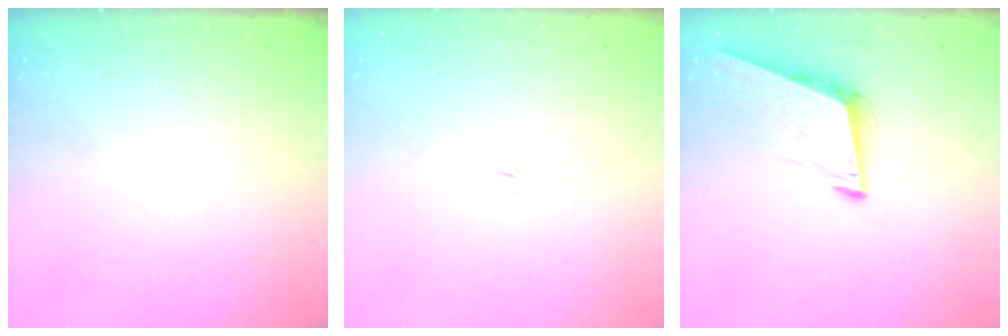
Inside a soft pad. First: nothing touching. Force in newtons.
{"total": 2.7, "press": 2.7, "slide": 0.2}
{"total": 9.0, "press": 8.4, "slide": 3.1}